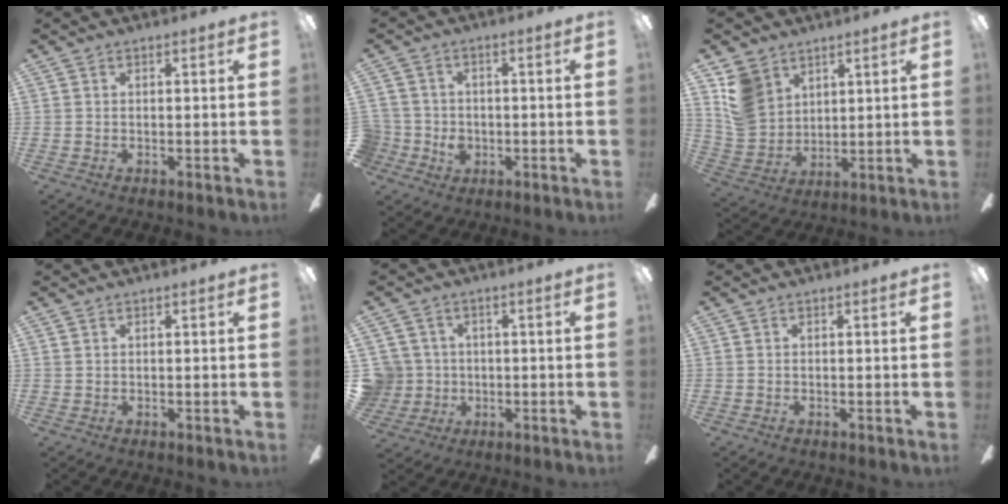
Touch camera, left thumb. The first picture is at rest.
{"total": 5.4, "force": [-0.9, 5.1, 1.3], "torque": [-0.046, 0.008, -0.012]}
{"total": 10.7, "force": [5.8, 8.2, 3.8], "torque": [-0.108, -0.016, 0.121]}
{"total": 0.0}
{"total": 6.9, "force": [0.4, 6.9, 0.7], "torque": [-0.045, 0.008, 0.018]}
{"total": 0.0}